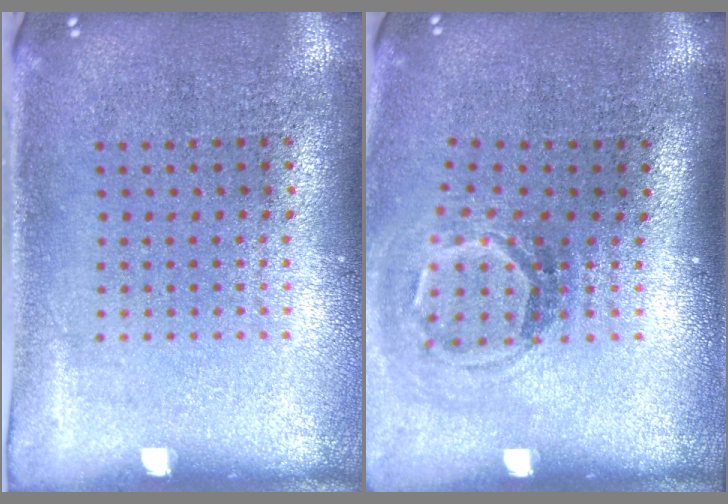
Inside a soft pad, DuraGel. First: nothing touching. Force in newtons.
{"total": 1.8, "press": 1.2, "slide": 1.4}